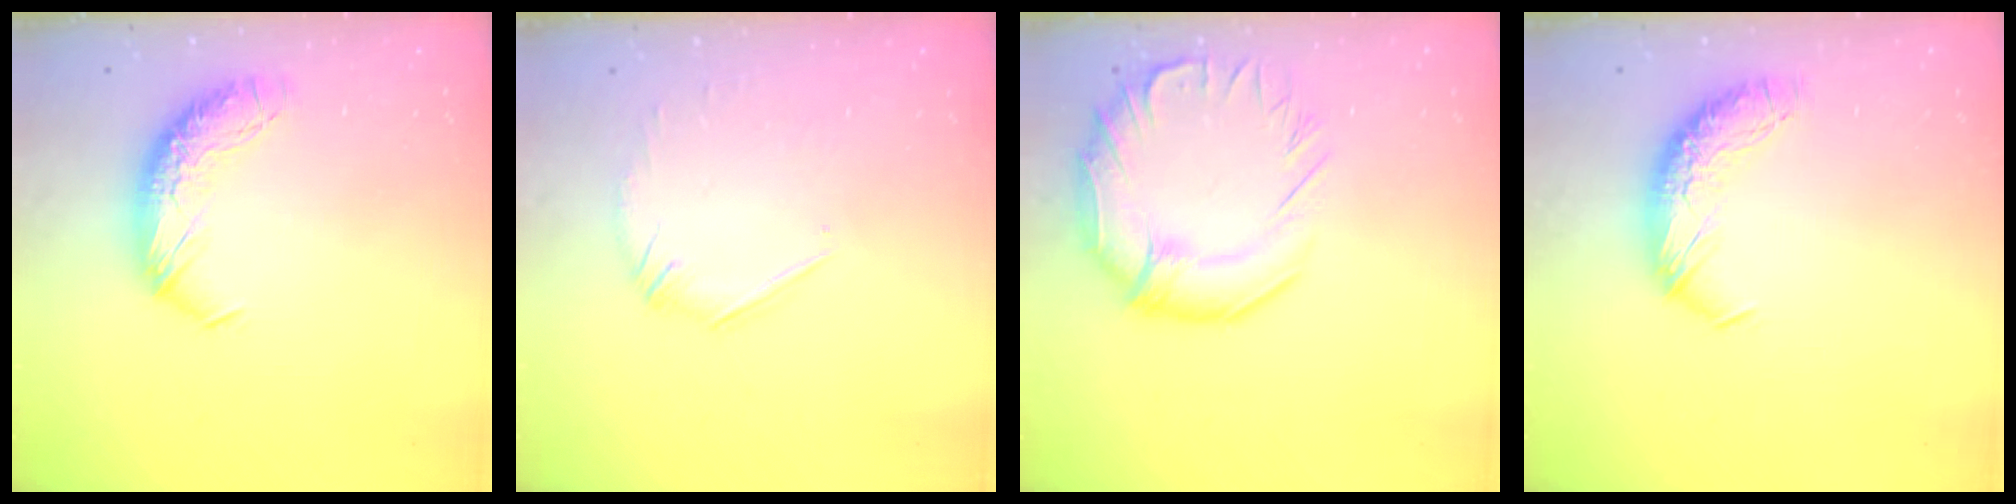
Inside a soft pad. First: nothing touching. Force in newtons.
{"total": 3.8, "press": 3.5, "slide": 1.4}
{"total": 5.6, "press": 5.0, "slide": 2.5}
{"total": 0.0}